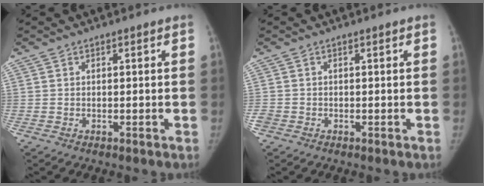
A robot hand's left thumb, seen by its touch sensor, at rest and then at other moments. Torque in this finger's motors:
{"motor_torque": [-0.38, 0.46, 0.39, -0.38, 0.07]}